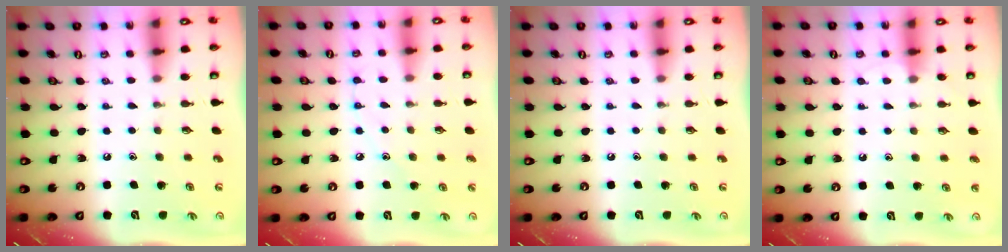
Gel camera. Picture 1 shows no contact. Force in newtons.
{"total": 5.7, "press": 5.7, "slide": 0.5}
{"total": 0.0}
{"total": 2.7, "press": 2.7, "slide": 0.3}